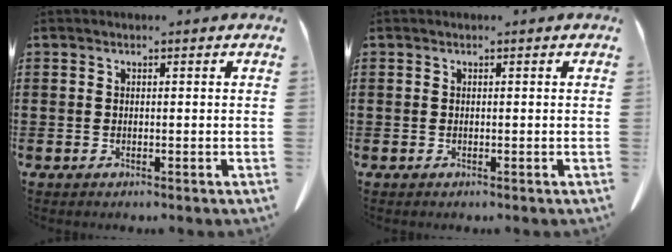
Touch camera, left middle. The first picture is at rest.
{"total": 0.0}